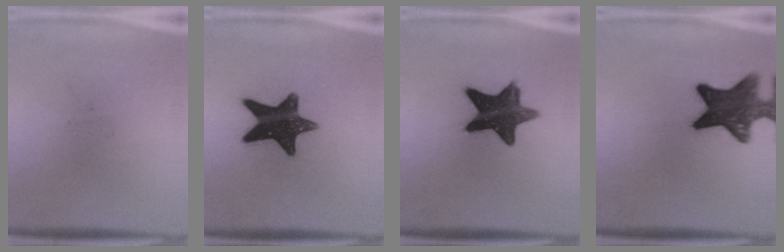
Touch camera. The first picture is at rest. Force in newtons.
{"total": 14.8}
{"total": 12.8}
{"total": 12.2}